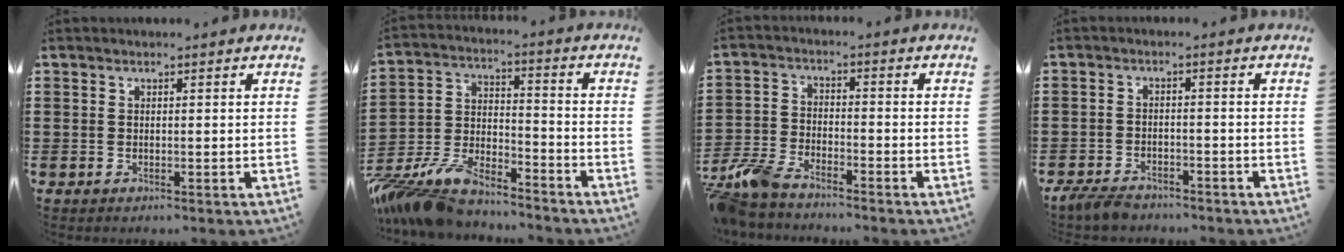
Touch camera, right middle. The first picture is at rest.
{"total": 10.6, "force": [-9.6, 2.6, 3.6], "torque": [-0.084, 0.013, -0.192]}
{"total": 6.0, "force": [-5.5, 1.2, 2.0], "torque": [-0.074, -0.007, -0.116]}
{"total": 3.4, "force": [-3.2, 0.9, 0.8], "torque": [-0.031, -0.002, -0.070]}